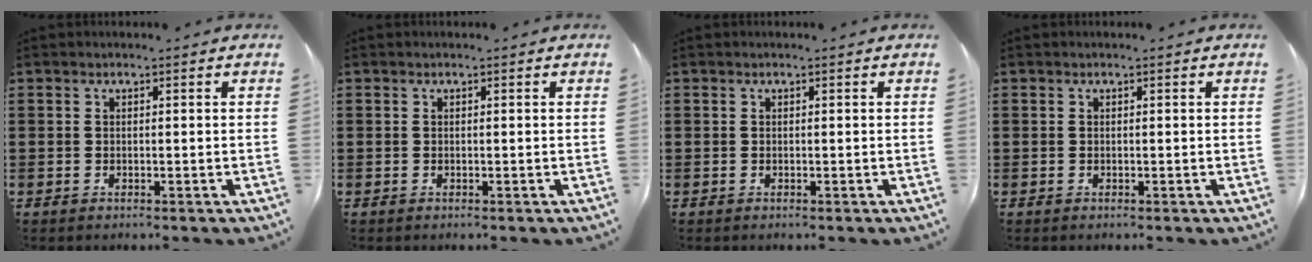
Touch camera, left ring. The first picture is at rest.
{"total": 0.0}
{"total": 0.0}
{"total": 0.0}